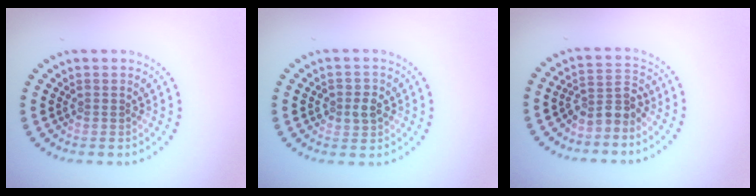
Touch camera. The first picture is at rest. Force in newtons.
{"total": 1.9, "press": 1.8, "slide": 0.5}
{"total": 2.7, "press": 2.1, "slide": 1.6}